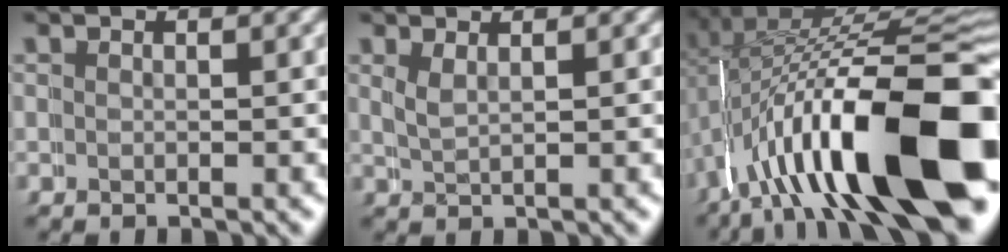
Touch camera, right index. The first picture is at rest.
{"total": 1.2, "force": [1.2, -0.1, -0.3], "torque": [-0.006, -0.002, 0.020]}
{"total": 17.8, "force": [-5.5, 7.9, 15.0], "torque": [-0.238, -0.022, -0.070]}